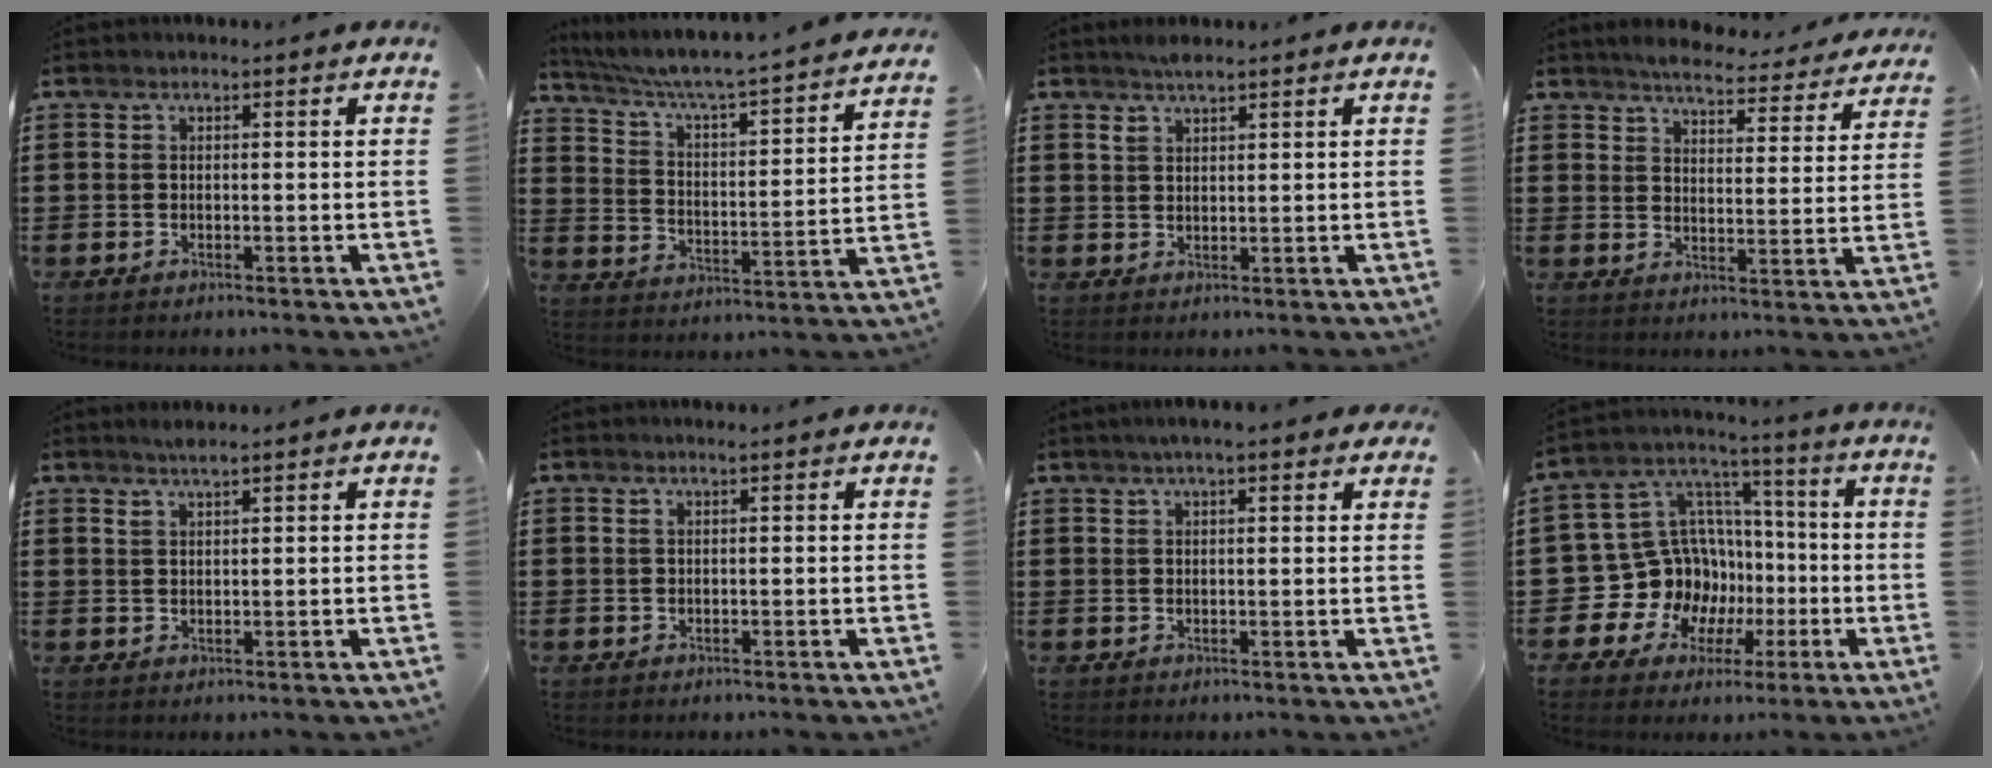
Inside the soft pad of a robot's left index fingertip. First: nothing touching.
{"total": 4.3, "force": [3.9, -0.3, 1.9], "torque": [-0.059, -0.045, 0.054]}
{"total": 2.3, "force": [2.0, 0.6, 1.0], "torque": [-0.023, 0.003, 0.037]}
{"total": 4.7, "force": [4.6, 0.1, 1.2], "torque": [-0.036, -0.033, 0.075]}
{"total": 1.6, "force": [1.5, 0.1, 0.8], "torque": [-0.017, 0.001, 0.027]}
{"total": 0.6, "force": [0.3, 0.0, 0.5], "torque": [-0.009, -0.002, 0.007]}
{"total": 2.9, "force": [2.1, 0.3, 2.0], "torque": [-0.045, 0.007, 0.037]}
{"total": 14.7, "force": [-3.1, 13.5, 4.9], "torque": [-0.140, -0.019, -0.024]}